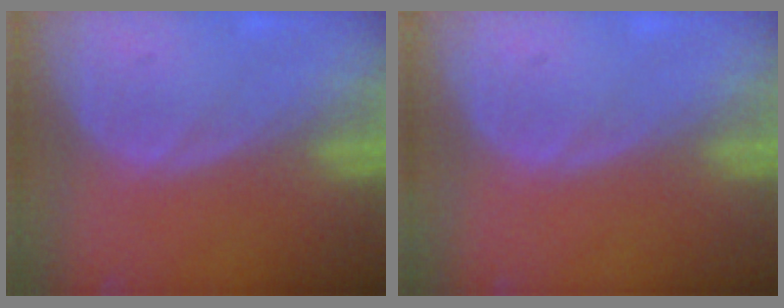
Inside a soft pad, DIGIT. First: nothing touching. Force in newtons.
{"total": 0.0}